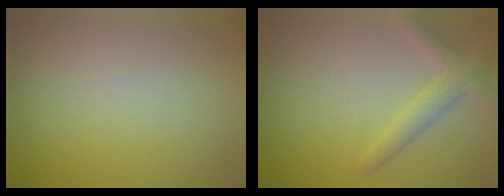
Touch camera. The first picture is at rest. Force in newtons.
{"total": 2.5, "press": 2.5, "slide": 0.1}